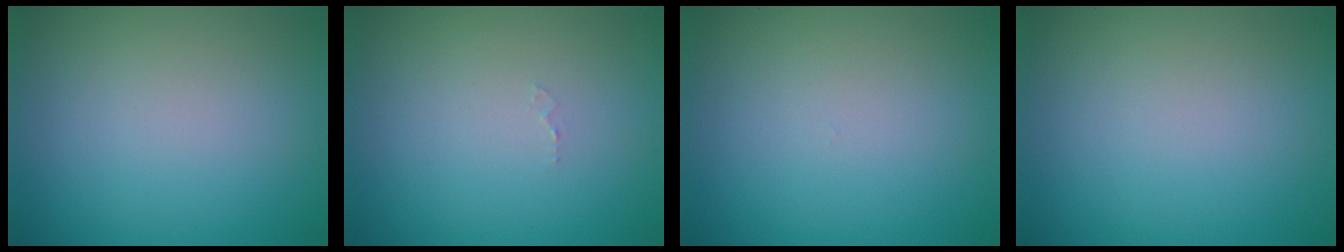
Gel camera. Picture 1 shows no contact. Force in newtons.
{"total": 0.5, "press": 0.5, "slide": 0.1}
{"total": 0.0}
{"total": 0.0}